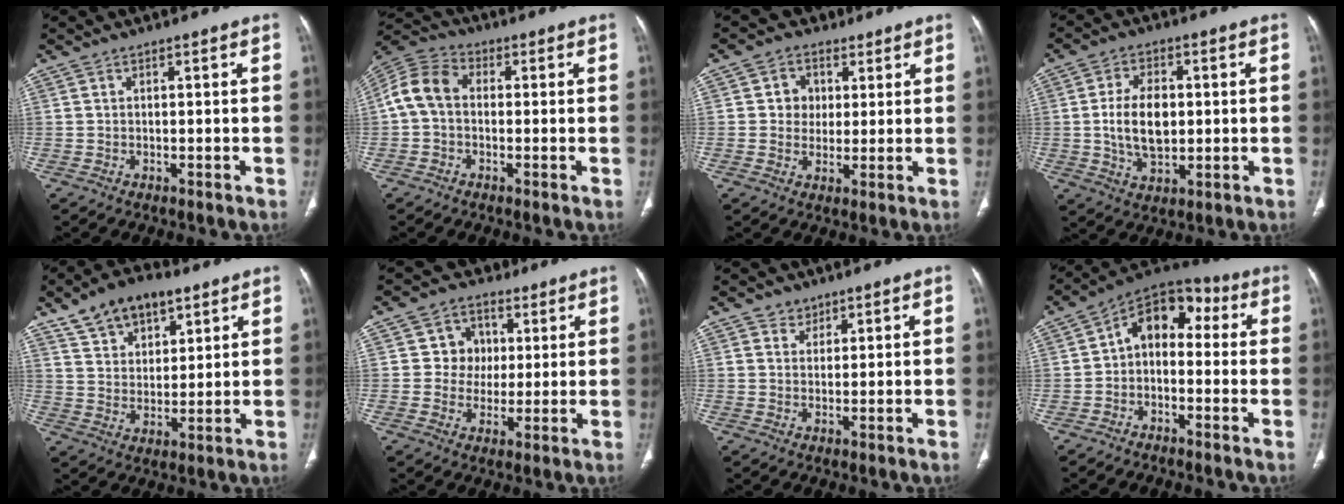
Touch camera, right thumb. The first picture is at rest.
{"total": 8.9, "force": [0.0, 6.5, 6.0], "torque": [-0.116, 0.027, -0.014]}
{"total": 6.5, "force": [2.0, 5.8, 1.9], "torque": [0.000, 0.001, 0.032]}
{"total": 9.6, "force": [0.2, 5.8, 7.6], "torque": [-0.125, 0.000, 0.009]}
{"total": 12.2, "force": [7.6, 7.0, 6.5], "torque": [-0.078, -0.025, 0.134]}
{"total": 9.5, "force": [3.2, 8.8, 1.2], "torque": [0.024, 0.004, 0.049]}
{"total": 2.5, "force": [1.7, 1.8, 0.2], "torque": [0.016, -0.010, 0.022]}
{"total": 10.0, "force": [0.2, 6.9, 7.2], "torque": [-0.075, 0.044, -0.020]}